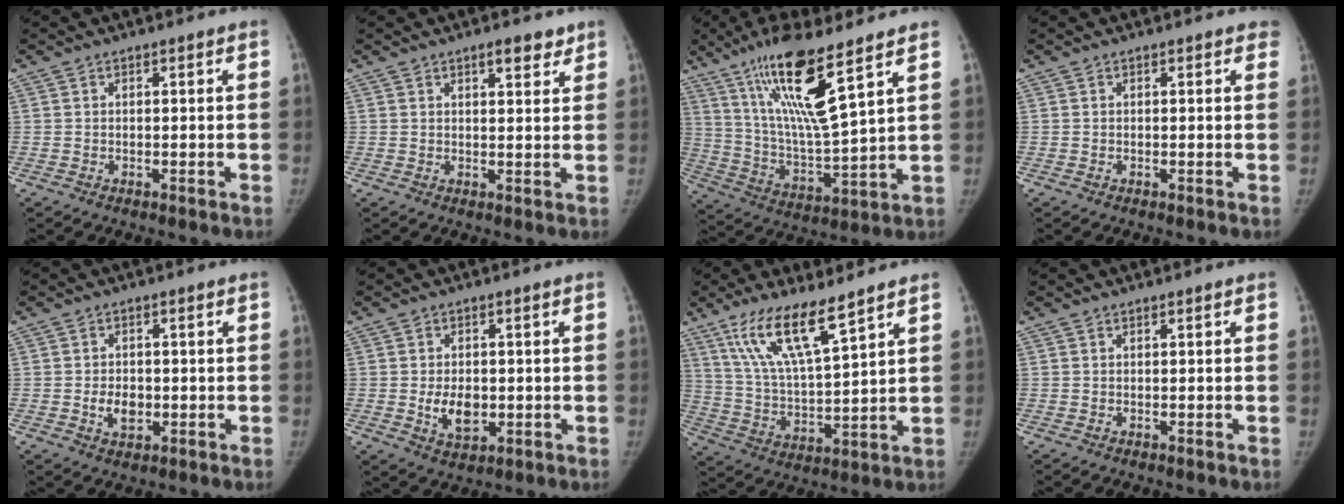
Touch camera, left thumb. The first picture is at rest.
{"total": 4.1, "force": [2.8, 1.6, 2.5], "torque": [-0.018, -0.015, 0.040]}
{"total": 18.1, "force": [10.7, 2.5, 14.4], "torque": [-0.264, -0.061, 0.207]}
{"total": 1.4, "force": [1.1, 0.7, 0.5], "torque": [0.011, -0.002, 0.002]}
{"total": 4.3, "force": [-0.7, 3.1, 2.9], "torque": [-0.038, 0.000, -0.008]}
{"total": 6.2, "force": [-0.6, 4.1, 4.6], "torque": [-0.061, -0.006, -0.001]}
{"total": 13.8, "force": [9.1, 2.7, 10.0], "torque": [-0.182, -0.046, 0.189]}
{"total": 0.0}